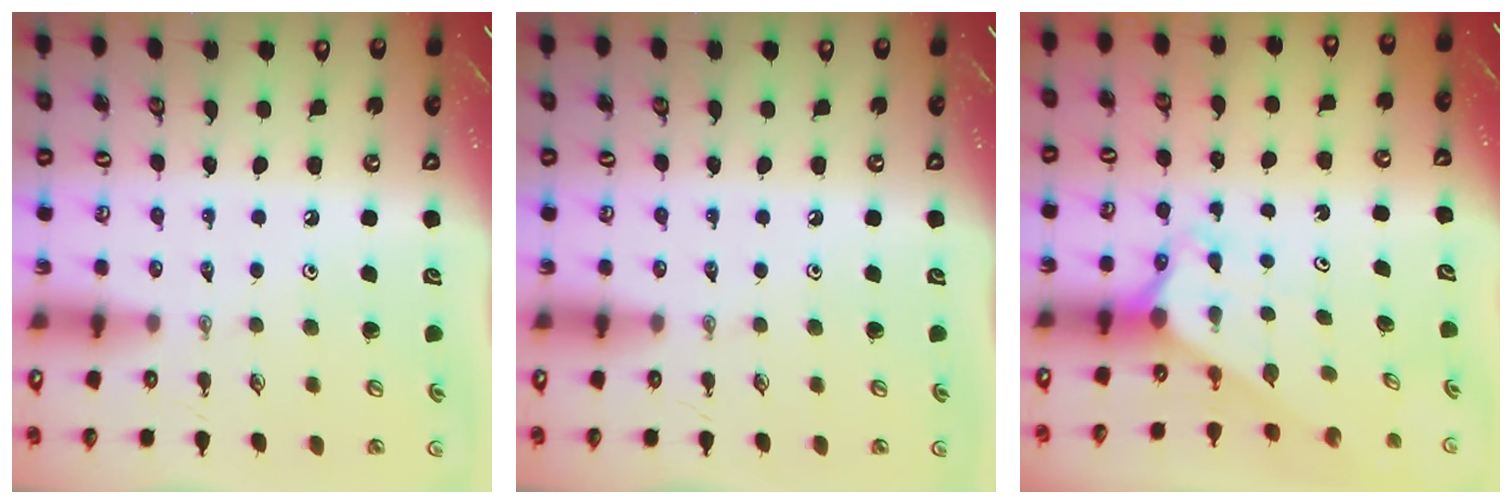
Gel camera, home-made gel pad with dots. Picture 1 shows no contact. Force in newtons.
{"total": 0.0}
{"total": 2.6, "press": 2.6, "slide": 0.2}